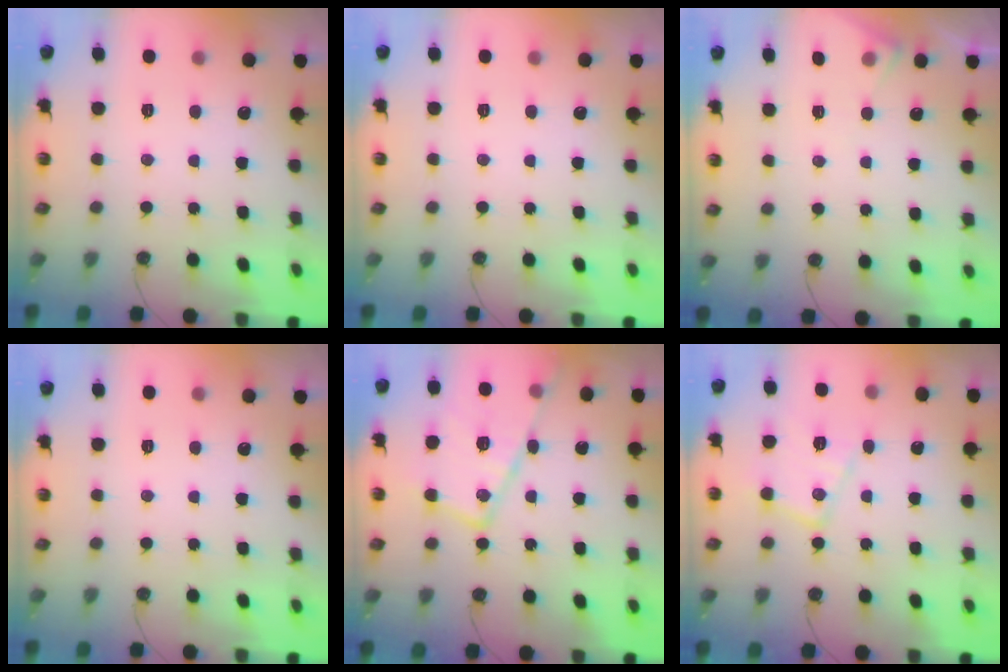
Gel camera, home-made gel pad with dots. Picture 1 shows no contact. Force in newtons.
{"total": 0.0}
{"total": 4.9, "press": 4.9, "slide": 0.7}
{"total": 0.0}
{"total": 19.8, "press": 19.7, "slide": 1.8}
{"total": 12.9, "press": 12.9, "slide": 0.4}